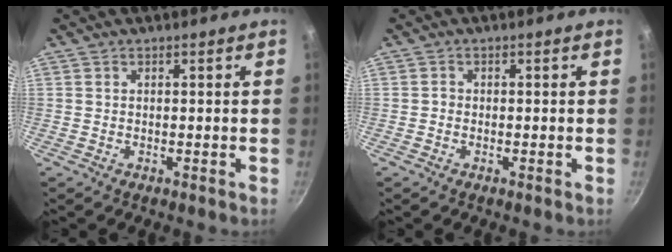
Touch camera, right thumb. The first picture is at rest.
{"total": 0.6, "force": [-0.3, 0.6, 0.1], "torque": [0.001, 0.003, -0.009]}